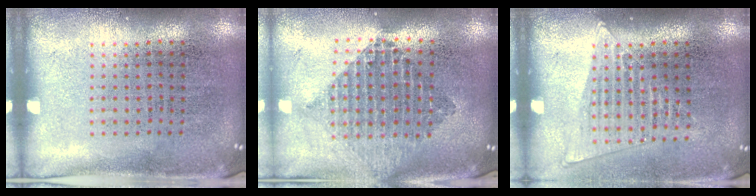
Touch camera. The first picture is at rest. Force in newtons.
{"total": 2.1, "press": 1.7, "slide": 1.2}
{"total": 1.3, "press": 1.2, "slide": 0.5}